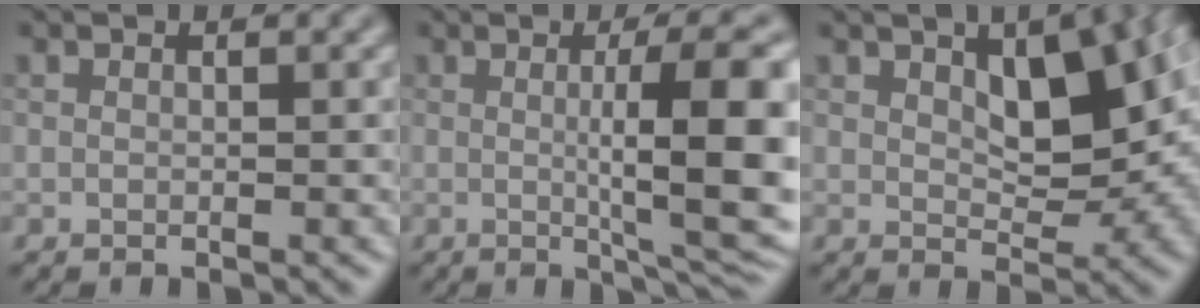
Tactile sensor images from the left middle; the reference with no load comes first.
{"total": 10.2, "force": [0.2, 2.3, 9.9], "torque": [-0.122, -0.003, 0.006]}
{"total": 9.1, "force": [2.6, 4.2, 7.6], "torque": [-0.107, 0.001, 0.045]}